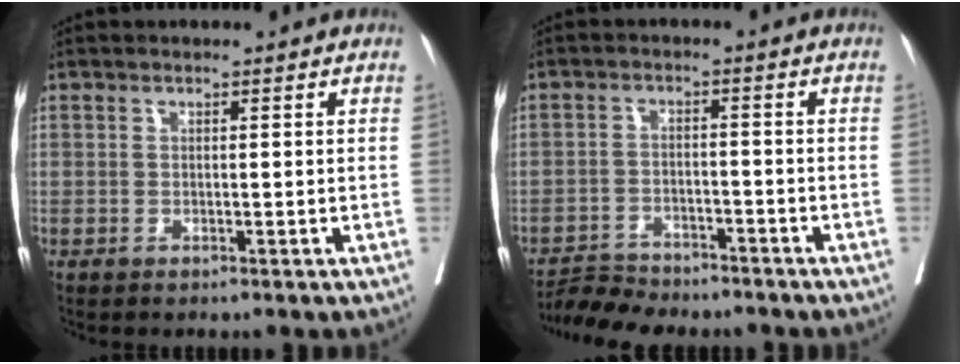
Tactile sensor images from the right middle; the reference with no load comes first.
{"total": 6.5, "force": [-6.3, 1.1, 0.8], "torque": [-0.010, -0.008, -0.106]}